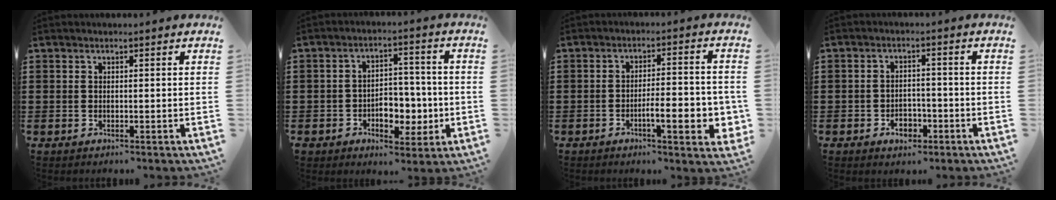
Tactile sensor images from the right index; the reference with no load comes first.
{"total": 6.3, "force": [-1.7, 4.9, 3.5], "torque": [-0.054, 0.010, -0.032]}
{"total": 7.3, "force": [-2.4, 2.2, 6.6], "torque": [-0.091, -0.002, -0.041]}
{"total": 3.6, "force": [-1.9, 2.3, 2.0], "torque": [-0.030, -0.001, -0.038]}